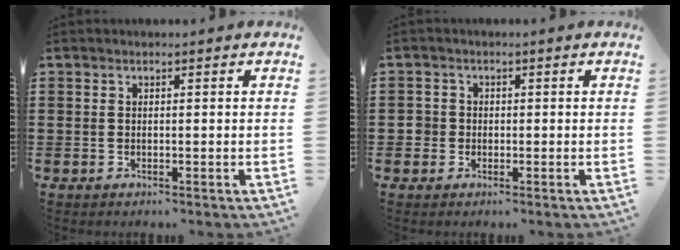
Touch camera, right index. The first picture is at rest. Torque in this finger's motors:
{"motor_torque": [0.28, -0.27, 0.00, 0.00]}